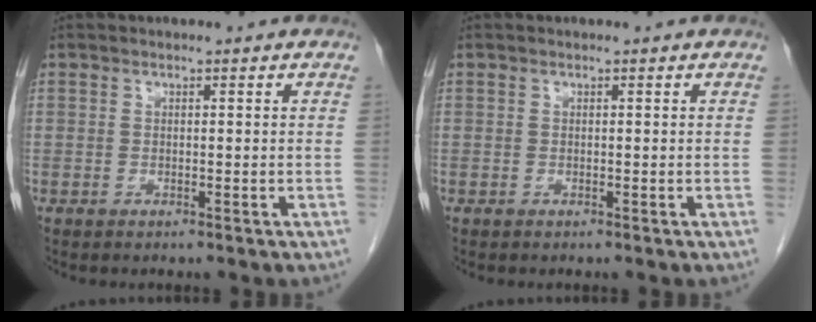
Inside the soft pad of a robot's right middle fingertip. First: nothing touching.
{"total": 0.0}